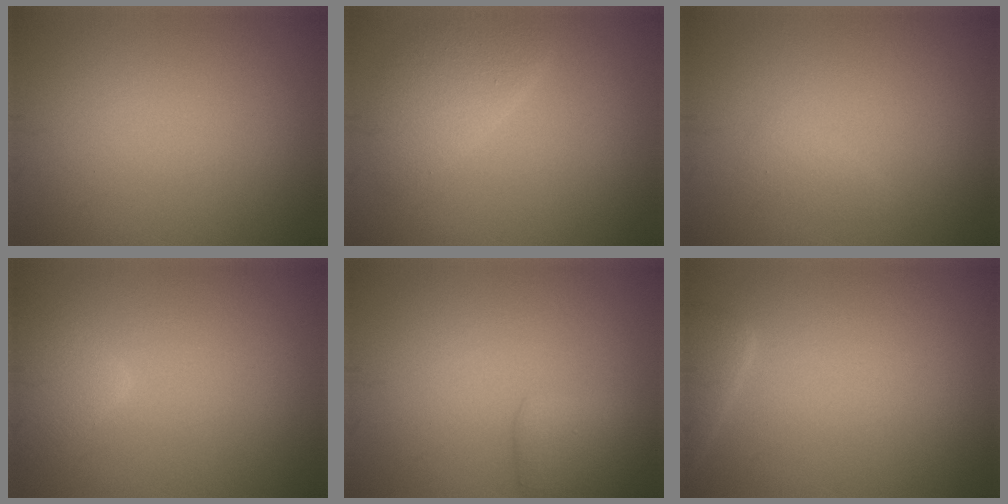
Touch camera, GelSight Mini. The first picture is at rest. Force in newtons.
{"total": 2.7, "press": 2.7, "slide": 0.2}
{"total": 1.1, "press": 1.1, "slide": 0.1}
{"total": 2.4, "press": 2.4, "slide": 0.2}
{"total": 2.7, "press": 2.7, "slide": 0.0}
{"total": 1.9, "press": 1.8, "slide": 0.2}